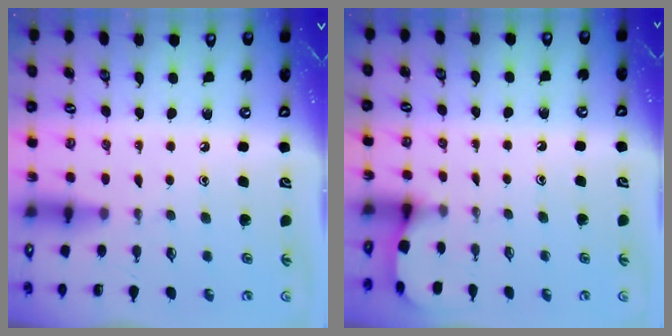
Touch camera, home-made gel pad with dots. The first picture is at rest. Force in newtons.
{"total": 2.2, "press": 2.2, "slide": 0.3}